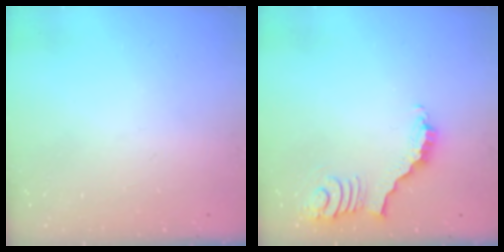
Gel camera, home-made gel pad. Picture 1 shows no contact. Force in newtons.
{"total": 3.9, "press": 3.8, "slide": 0.6}